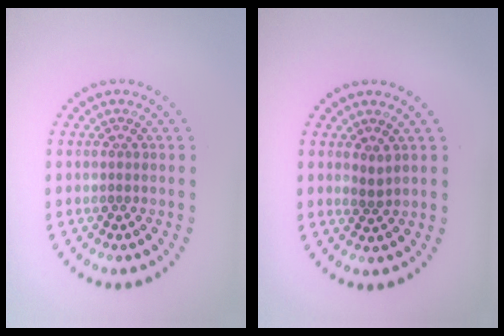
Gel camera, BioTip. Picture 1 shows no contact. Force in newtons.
{"total": 1.0, "press": 0.8, "slide": 0.6}